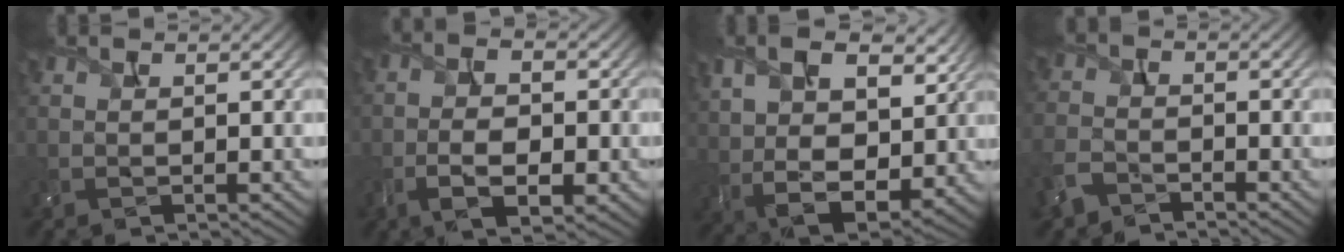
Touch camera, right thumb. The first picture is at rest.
{"total": 6.9, "force": [-2.2, 3.5, 5.5], "torque": [-0.112, -0.007, -0.040]}
{"total": 14.0, "force": [4.9, 8.0, 10.4], "torque": [-0.217, 0.004, 0.085]}
{"total": 4.4, "force": [-3.1, 2.4, 2.1], "torque": [-0.053, -0.007, -0.077]}